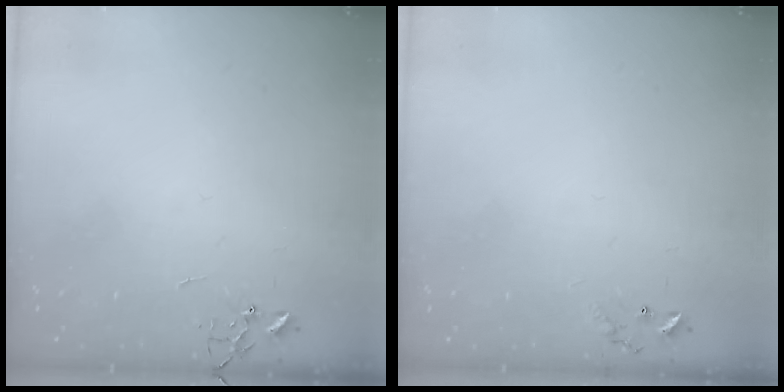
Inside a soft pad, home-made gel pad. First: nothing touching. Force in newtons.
{"total": 6.6, "press": 6.6, "slide": 0.5}